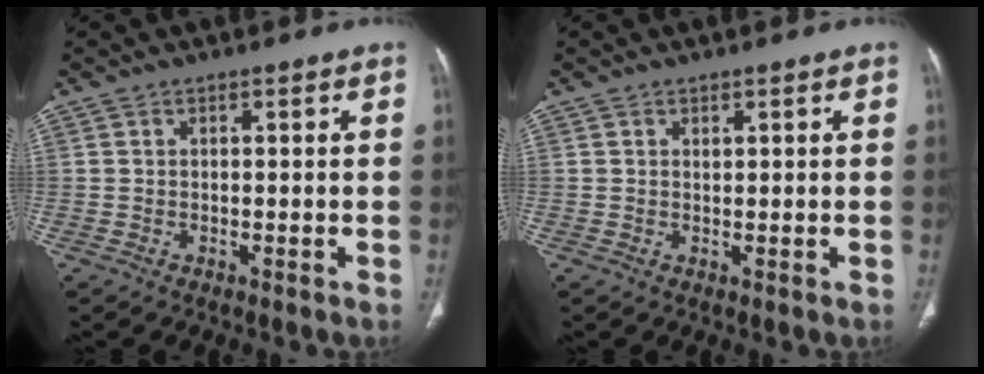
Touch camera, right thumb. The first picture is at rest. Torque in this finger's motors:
{"motor_torque": [0.00, 0.29, 0.39, 0.28, 0.00]}